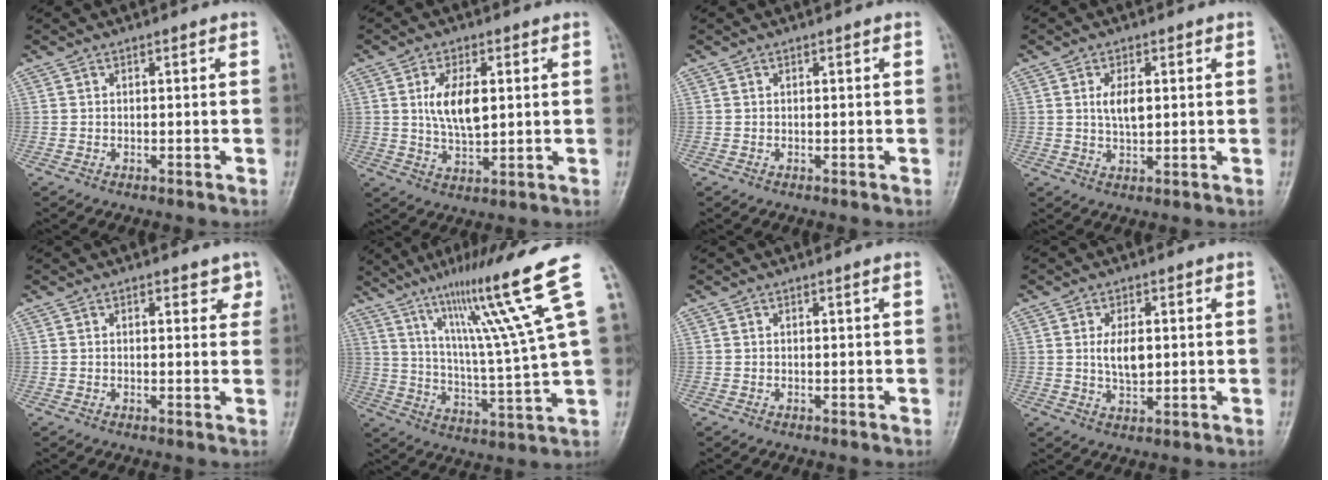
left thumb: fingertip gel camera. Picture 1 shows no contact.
{"total": 8.0, "force": [1.6, 4.0, 6.8], "torque": [-0.120, -0.009, 0.031]}
{"total": 0.0}
{"total": 4.2, "force": [0.9, 2.1, 3.6], "torque": [-0.063, -0.006, 0.017]}
{"total": 3.1, "force": [1.8, 1.7, 2.0], "torque": [-0.002, -0.007, 0.019]}
{"total": 16.4, "force": [9.6, -1.0, 13.3], "torque": [-0.210, -0.050, 0.159]}
{"total": 0.0}
{"total": 5.1, "force": [0.7, 2.8, 4.3], "torque": [-0.072, -0.009, 0.014]}